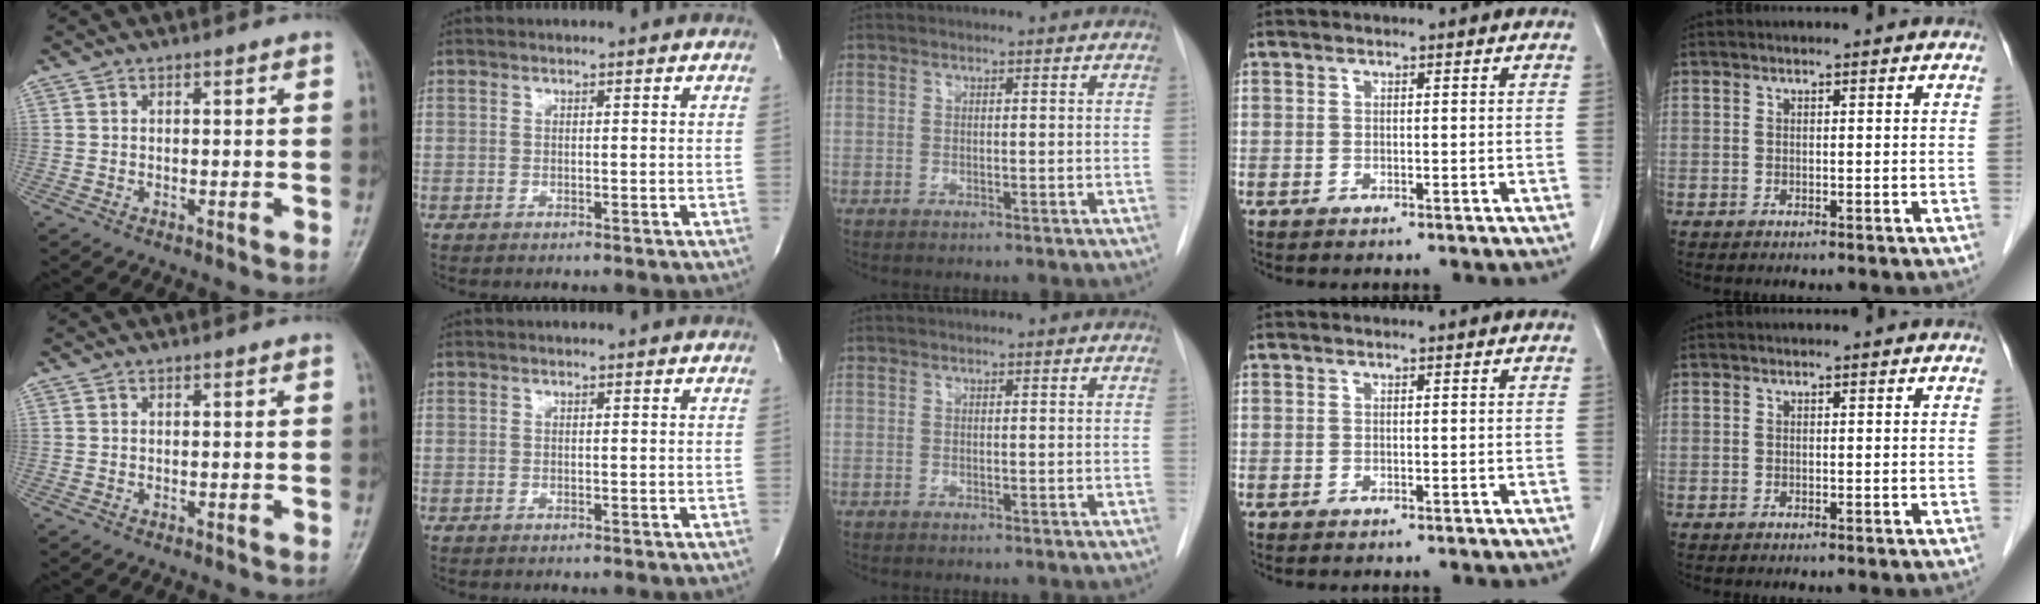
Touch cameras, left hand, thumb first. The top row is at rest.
{}